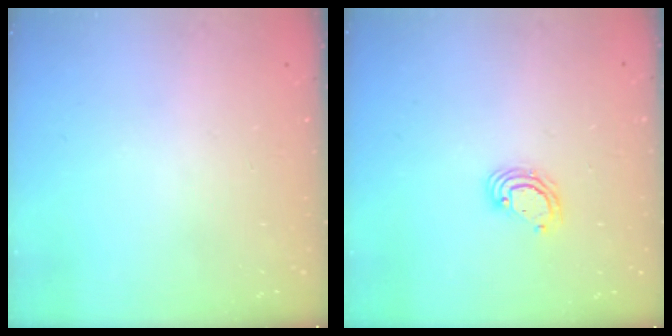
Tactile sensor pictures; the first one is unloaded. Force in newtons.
{"total": 4.5, "press": 4.5, "slide": 0.1}